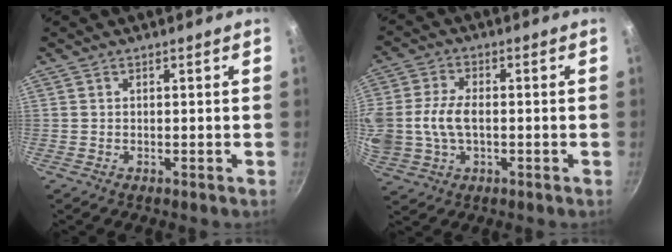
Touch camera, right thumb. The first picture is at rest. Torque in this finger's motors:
{"motor_torque": [2.49, 2.52, 1.36, -1.09, 0.53]}